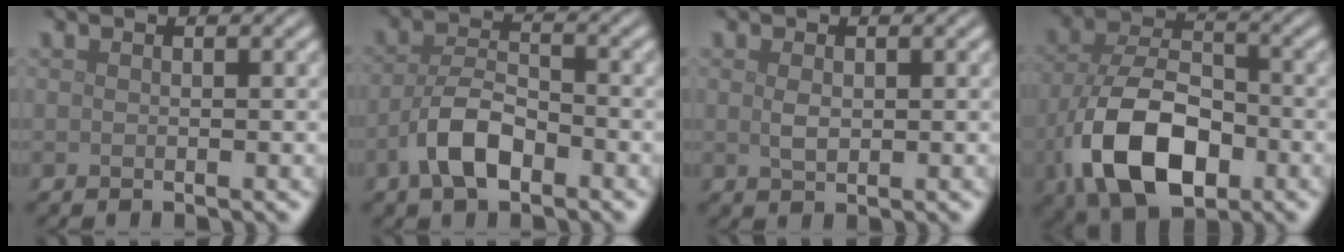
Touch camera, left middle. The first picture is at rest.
{"total": 4.8, "force": [-2.4, 2.2, 3.5], "torque": [-0.065, 0.007, -0.050]}
{"total": 1.4, "force": [0.2, 0.8, 1.1], "torque": [-0.027, -0.002, 0.006]}
{"total": 10.5, "force": [-3.9, 6.1, 7.6], "torque": [-0.167, -0.013, -0.073]}